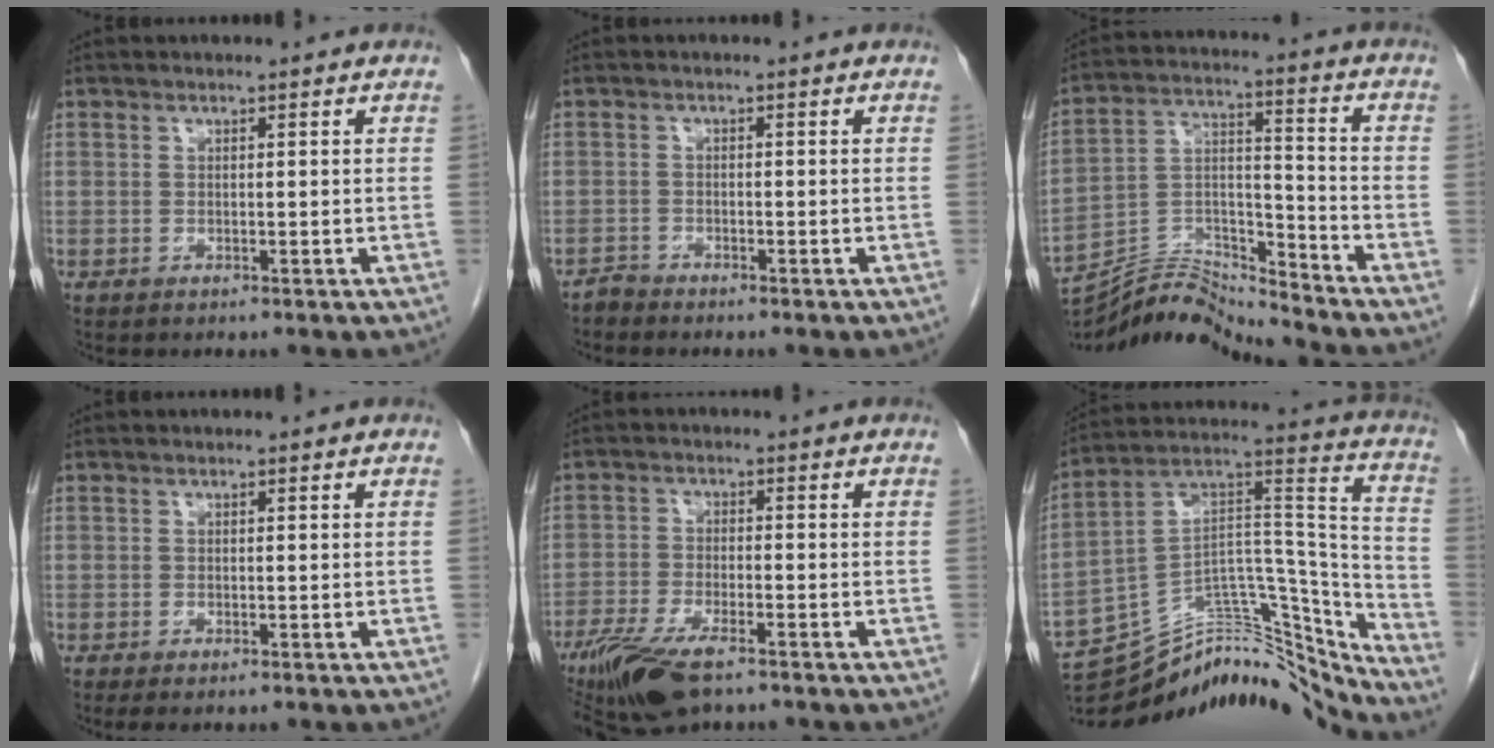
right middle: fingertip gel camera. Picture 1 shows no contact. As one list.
[{"total": 1.3, "force": [-1.2, 0.0, -0.3], "torque": [0.013, -0.002, -0.026]}, {"total": 13.2, "force": [-13.1, -1.3, 1.3], "torque": [-0.025, 0.032, -0.241]}, {"total": 1.4, "force": [-1.0, 0.5, 0.9], "torque": [-0.010, -0.003, -0.012]}, {"total": 10.0, "force": [-6.9, 2.7, 6.7], "torque": [-0.124, -0.020, -0.120]}, {"total": 23.2, "force": [-21.8, 4.7, 6.6], "torque": [-0.089, 0.070, -0.336]}]